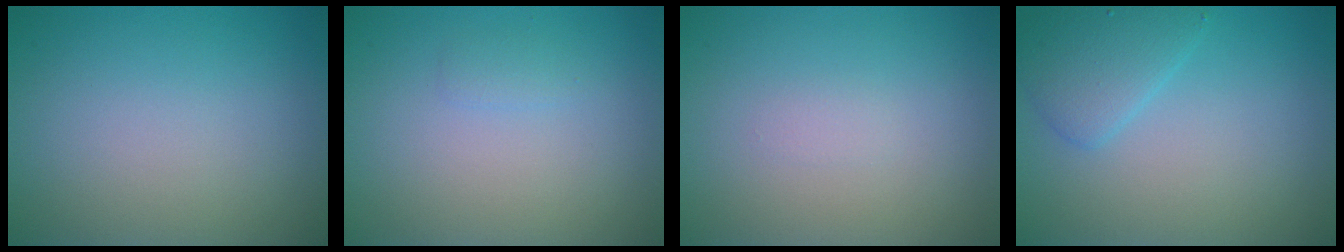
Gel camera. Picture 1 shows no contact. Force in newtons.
{"total": 0.7, "press": 0.7, "slide": 0.0}
{"total": 0.5, "press": 0.5, "slide": 0.0}
{"total": 2.8, "press": 2.8, "slide": 0.1}